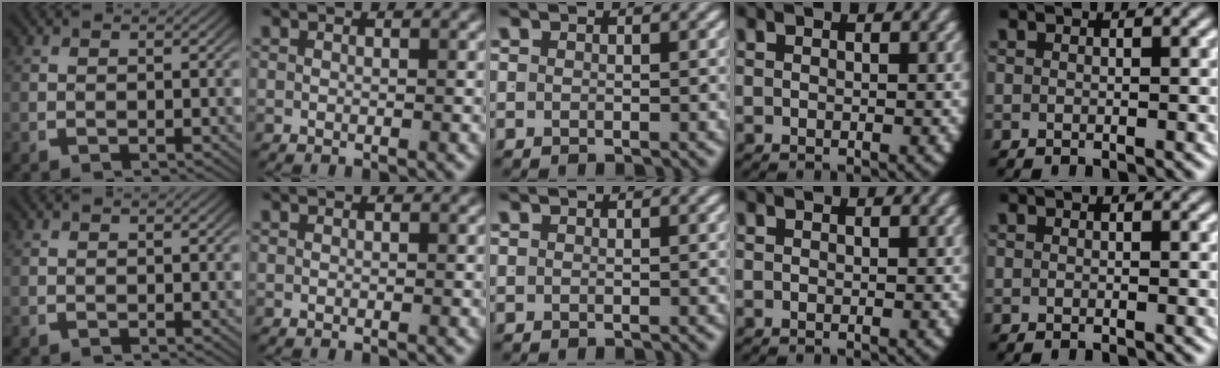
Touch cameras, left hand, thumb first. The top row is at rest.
{}